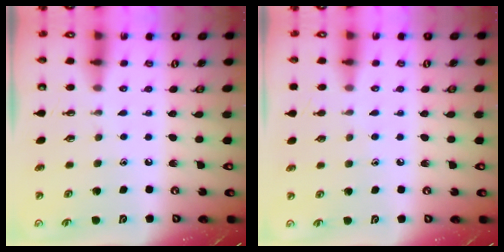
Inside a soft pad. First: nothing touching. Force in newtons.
{"total": 4.8, "press": 4.8, "slide": 0.6}